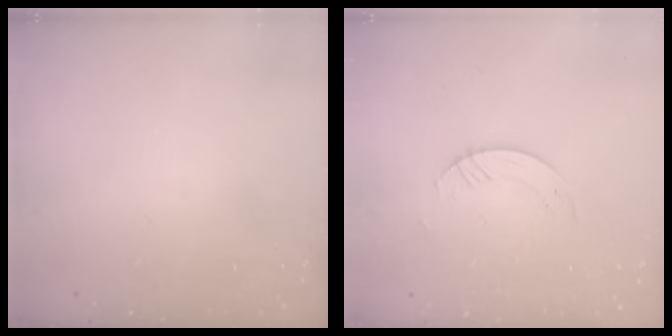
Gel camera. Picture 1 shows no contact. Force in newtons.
{"total": 2.2, "press": 2.2, "slide": 0.2}